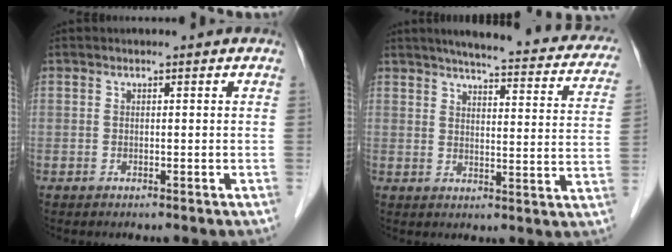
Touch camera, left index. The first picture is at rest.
{"total": 22.7, "force": [19.5, 3.9, 11.1], "torque": [-0.134, -0.013, 0.218]}